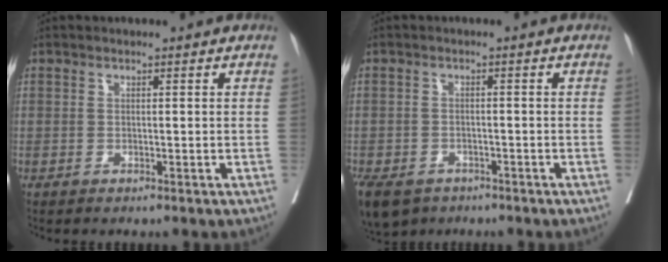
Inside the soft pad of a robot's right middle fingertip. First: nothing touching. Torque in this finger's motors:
{"motor_torque": [0.27, -0.25, 0.14, 0.04]}